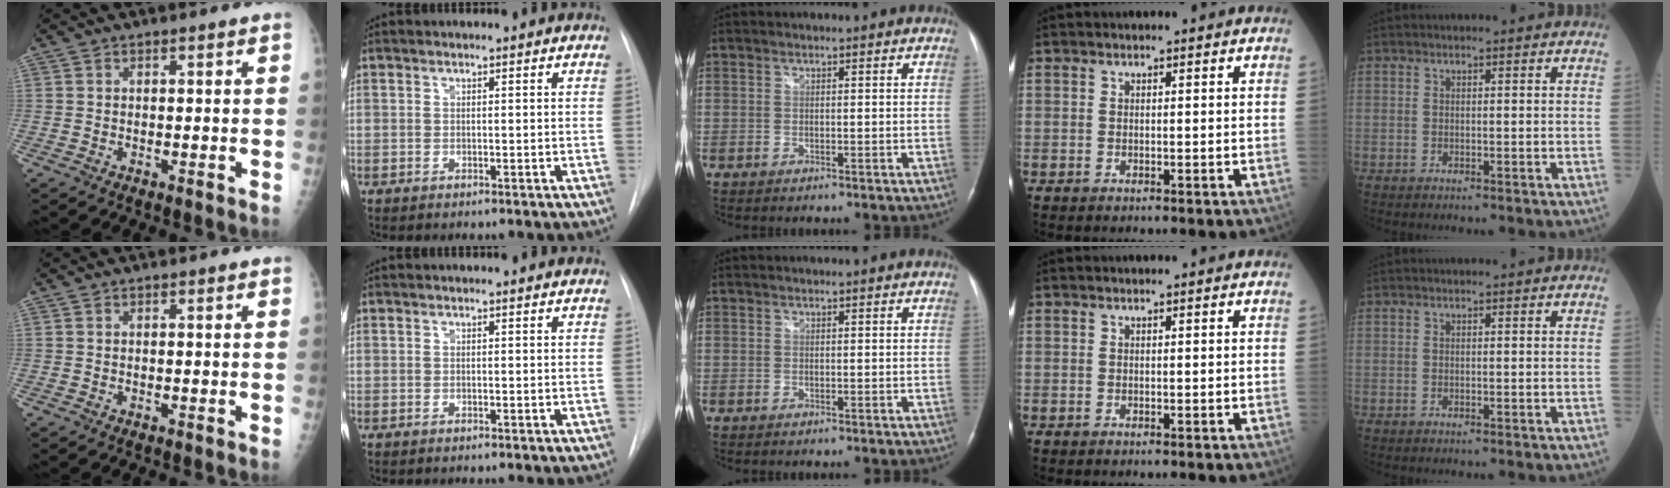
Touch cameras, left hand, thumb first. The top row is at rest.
{}